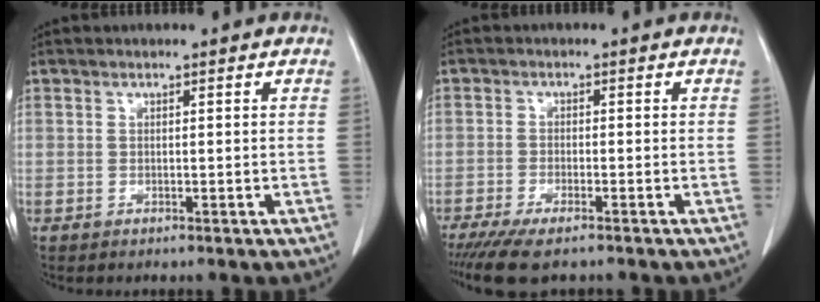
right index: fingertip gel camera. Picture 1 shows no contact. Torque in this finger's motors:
{"motor_torque": [0.81, -0.74, 0.39, 0.09]}